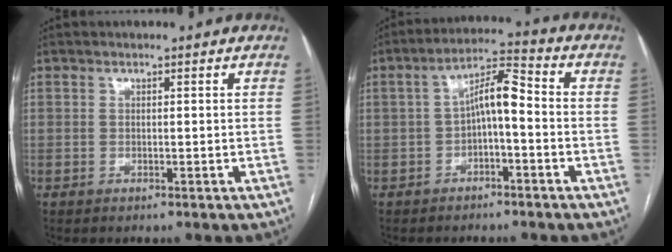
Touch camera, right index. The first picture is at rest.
{"total": 6.9, "force": [-0.9, 2.1, 6.5], "torque": [-0.121, 0.031, -0.017]}